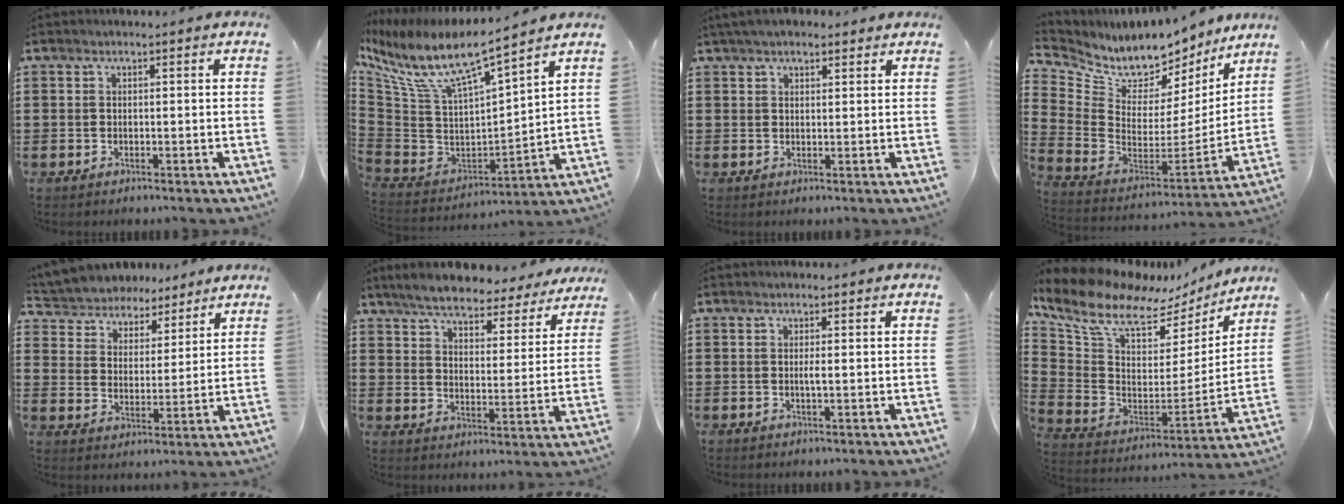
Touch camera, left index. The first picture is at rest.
{"total": 10.2, "force": [6.7, 2.1, 7.3], "torque": [-0.169, -0.047, 0.109]}
{"total": 3.3, "force": [2.9, 1.3, 1.0], "torque": [-0.027, 0.001, 0.055]}
{"total": 6.9, "force": [5.8, 3.5, 1.3], "torque": [-0.067, -0.058, 0.104]}
{"total": 5.1, "force": [4.9, 1.5, -0.3], "torque": [-0.027, -0.029, 0.085]}
{"total": 6.3, "force": [6.0, 0.8, 1.9], "torque": [-0.064, -0.033, 0.104]}
{"total": 1.0, "force": [0.1, -0.1, 1.0], "torque": [-0.020, -0.004, 0.002]}
{"total": 10.8, "force": [8.2, 4.7, 5.3], "torque": [-0.142, -0.048, 0.146]}